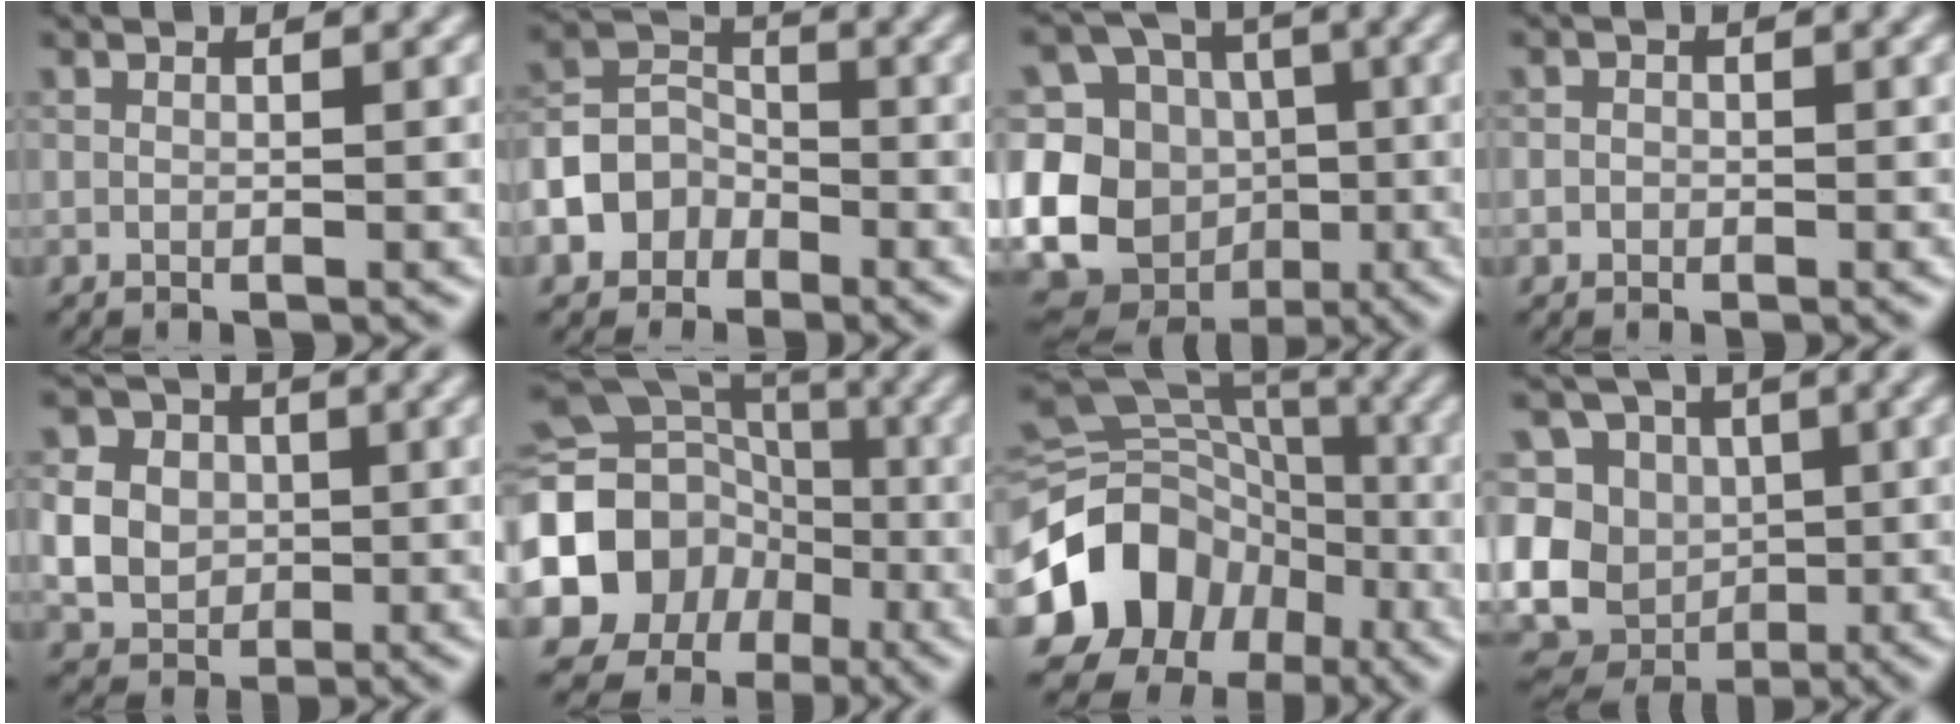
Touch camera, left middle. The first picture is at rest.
{"total": 5.8, "force": [-3.2, 4.5, 1.7], "torque": [-0.012, 0.004, -0.072]}
{"total": 19.0, "force": [-4.8, 17.4, 5.6], "torque": [-0.133, -0.018, -0.095]}
{"total": 0.9, "force": [-0.2, 0.8, 0.2], "torque": [0.004, -0.004, -0.007]}
{"total": 5.8, "force": [0.3, 5.2, 2.5], "torque": [-0.046, 0.018, -0.007]}
{"total": 17.9, "force": [-4.5, 16.0, 6.4], "torque": [-0.160, -0.015, -0.109]}
{"total": 14.2, "force": [-5.2, 11.8, 5.9], "torque": [-0.133, -0.007, -0.111]}
{"total": 14.3, "force": [-1.2, 13.0, 5.9], "torque": [-0.135, 0.007, -0.035]}